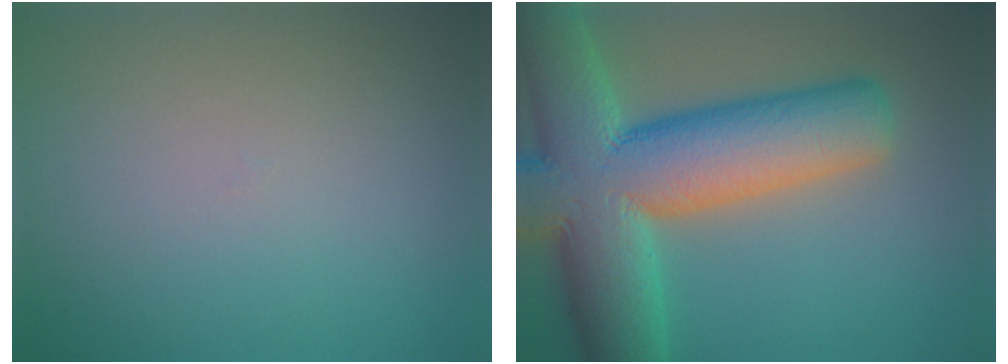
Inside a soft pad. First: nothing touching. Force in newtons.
{"total": 15.0, "press": 14.9, "slide": 1.1}